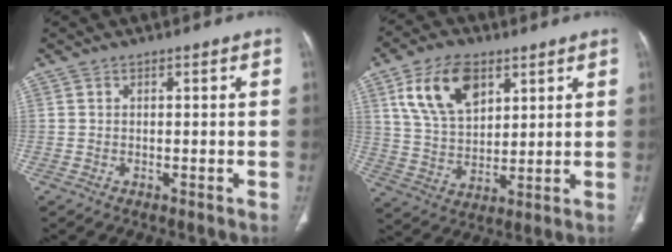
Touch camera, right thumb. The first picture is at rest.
{"total": 13.7, "force": [6.5, 8.0, 9.0], "torque": [-0.142, -0.019, 0.129]}